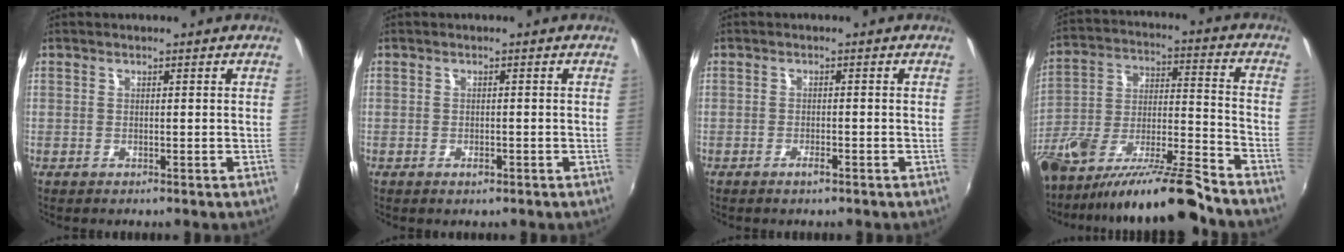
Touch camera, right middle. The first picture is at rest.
{"total": 1.1, "force": [-0.7, 0.6, 0.6], "torque": [-0.010, -0.002, -0.012]}
{"total": 1.4, "force": [-1.1, 0.4, 0.9], "torque": [-0.018, -0.001, -0.021]}
{"total": 17.8, "force": [-13.3, 1.6, 11.7], "torque": [-0.213, -0.031, -0.233]}